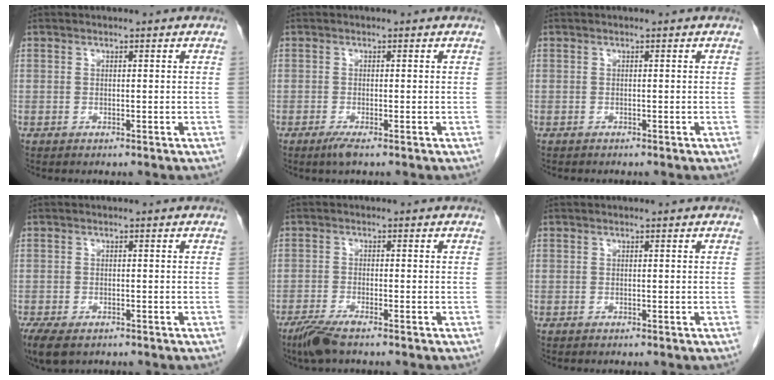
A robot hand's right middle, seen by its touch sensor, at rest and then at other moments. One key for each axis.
{"total": 1.6, "fx": -1.0, "fy": 0.0, "fz": 1.2, "tx": -0.029, "ty": -0.007, "tz": -0.021}
{"total": 0.6, "fx": -0.6, "fy": 0.2, "fz": 0.2, "tx": -0.008, "ty": -0.001, "tz": -0.009}
{"total": 6.7, "fx": -4.5, "fy": 3.2, "fz": 3.7, "tx": -0.077, "ty": -0.014, "tz": -0.072}
{"total": 3.8, "fx": -2.8, "fy": 0.5, "fz": 2.4, "tx": -0.055, "ty": -0.010, "tz": -0.056}
{"total": 0.0}